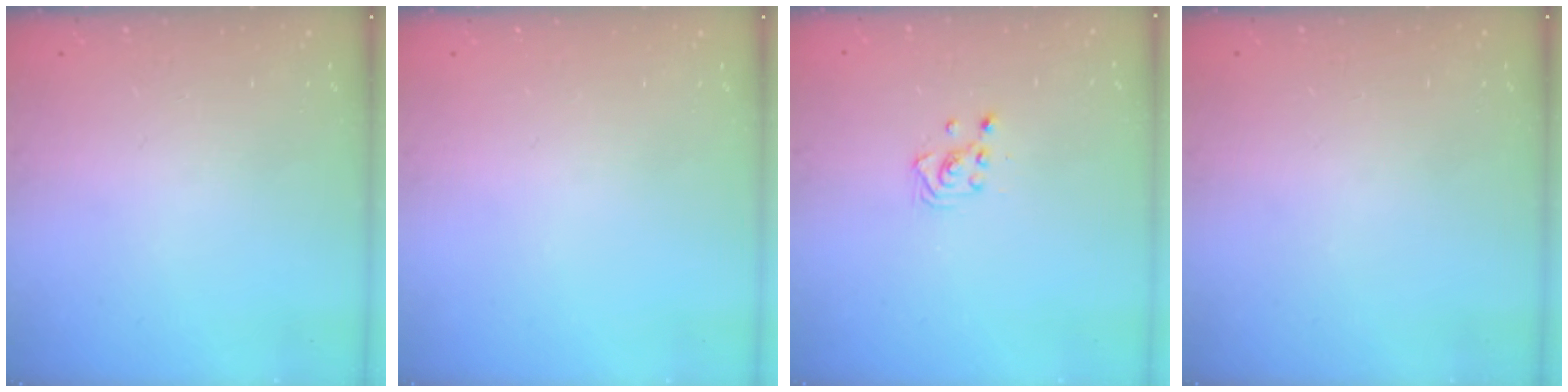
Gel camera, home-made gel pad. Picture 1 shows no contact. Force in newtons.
{"total": 0.0}
{"total": 3.0, "press": 3.0, "slide": 0.3}
{"total": 0.0}